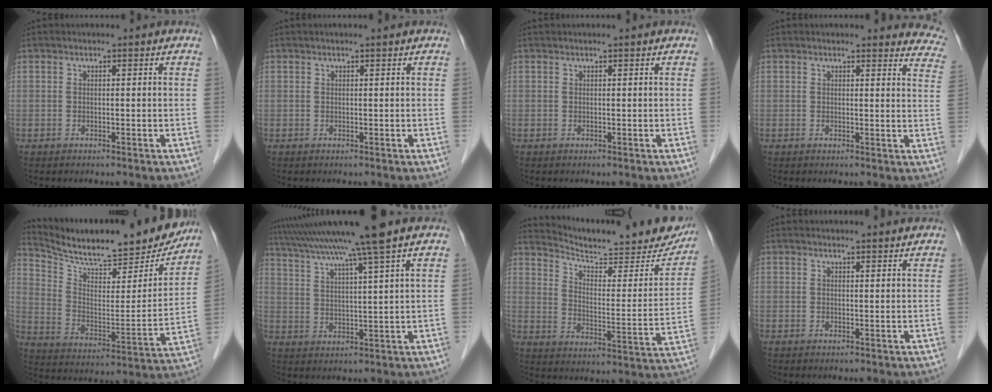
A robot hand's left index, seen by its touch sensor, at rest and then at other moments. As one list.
[{"total": 1.2, "force": [0.9, -0.1, 0.7], "torque": [-0.010, 0.011, 0.016]}, {"total": 0.8, "force": [0.7, -0.1, 0.3], "torque": [-0.004, 0.012, 0.015]}, {"total": 10.0, "force": [9.7, 2.1, 1.3], "torque": [0.029, -0.045, 0.060]}, {"total": 23.7, "force": [21.3, 4.5, 9.2], "torque": [-0.153, -0.041, 0.309]}, {"total": 14.2, "force": [11.5, -2.6, 8.0], "torque": [-0.138, -0.003, 0.173]}, {"total": 22.4, "force": [20.4, 4.2, 8.3], "torque": [-0.115, -0.041, 0.267]}, {"total": 3.5, "force": [3.4, -0.1, 0.7], "torque": [-0.012, 0.008, 0.037]}]